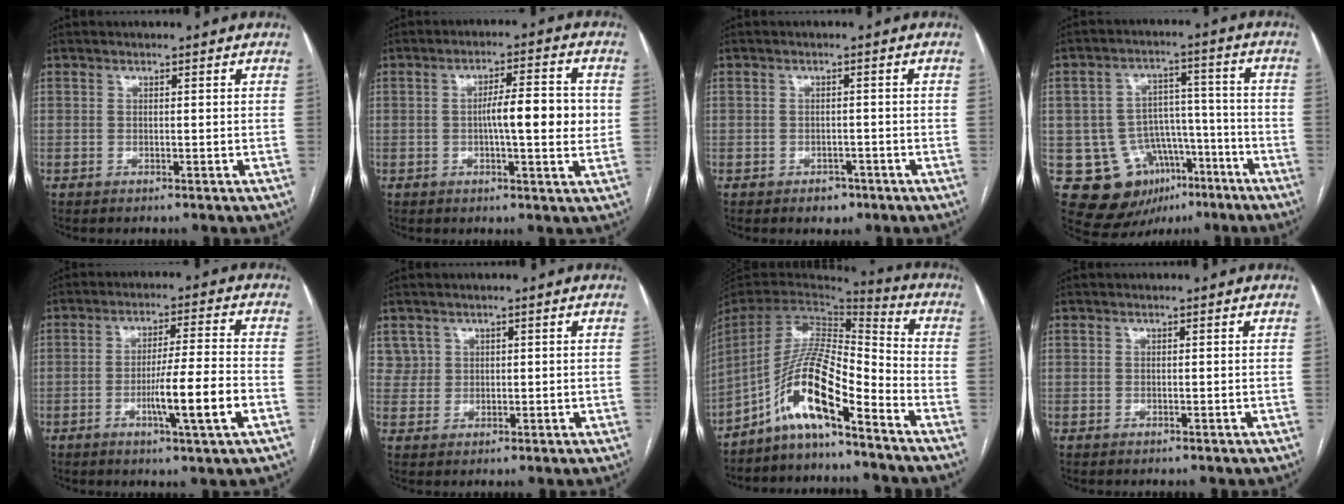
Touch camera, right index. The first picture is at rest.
{"total": 8.5, "force": [0.0, 1.3, 8.4], "torque": [-0.128, 0.011, -0.002]}
{"total": 2.4, "force": [-1.5, 1.7, 0.8], "torque": [-0.008, 0.004, -0.014]}
{"total": 14.1, "force": [-6.6, 11.0, 6.1], "torque": [-0.095, 0.047, -0.085]}
{"total": 9.6, "force": [-3.3, -0.5, 9.0], "torque": [-0.148, -0.010, -0.058]}
{"total": 2.5, "force": [1.3, 2.1, -0.3], "torque": [0.021, 0.004, 0.017]}
{"total": 12.2, "force": [-7.8, 1.7, 9.2], "torque": [-0.175, 0.016, -0.143]}
{"total": 0.0}